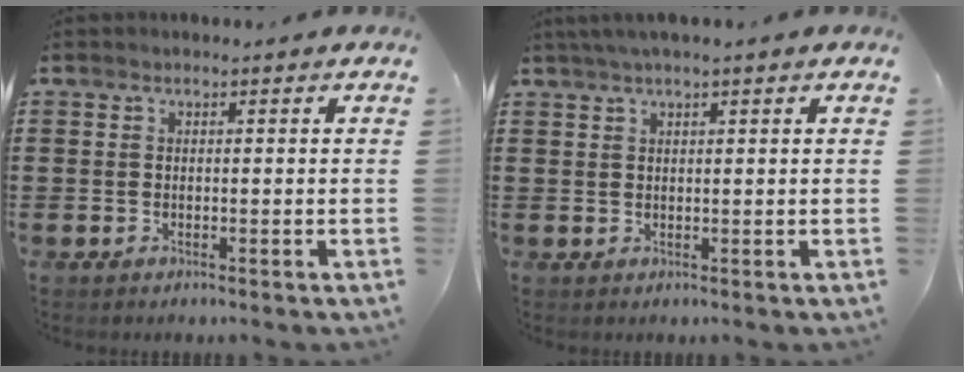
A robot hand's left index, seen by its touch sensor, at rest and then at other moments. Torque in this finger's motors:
{"motor_torque": [1.11, -1.03, 0.68, 0.21]}